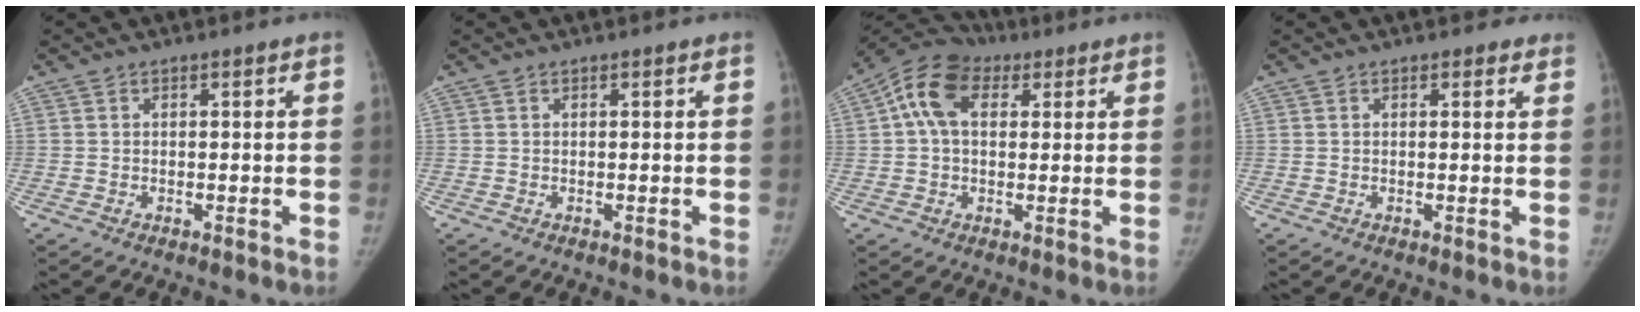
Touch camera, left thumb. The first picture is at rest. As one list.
[{"total": 0.0}, {"total": 10.7, "force": [3.2, 7.1, 7.4], "torque": [-0.126, 0.028, 0.044]}, {"total": 1.6, "force": [1.2, 0.8, 0.6], "torque": [0.009, -0.003, 0.008]}]